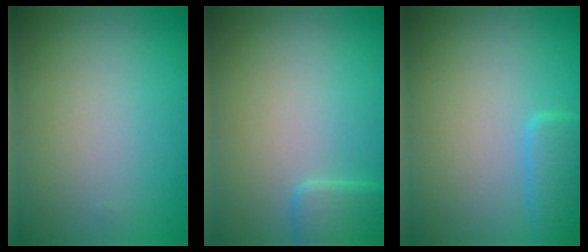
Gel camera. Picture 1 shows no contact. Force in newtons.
{"total": 2.0, "press": 2.0, "slide": 0.1}
{"total": 2.7, "press": 2.7, "slide": 0.1}